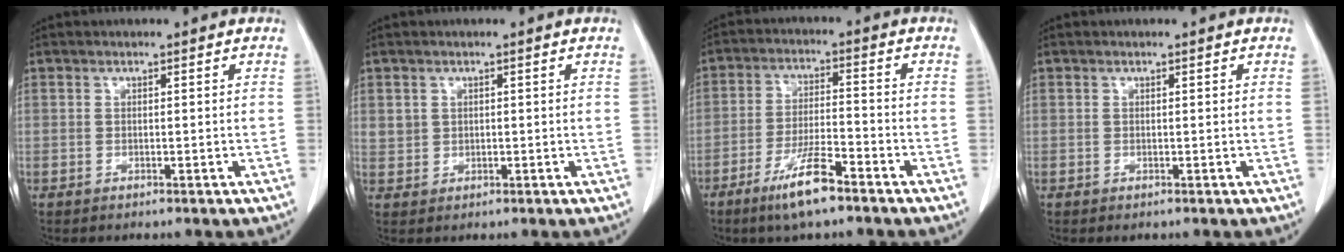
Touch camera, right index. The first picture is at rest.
{"total": 2.1, "force": [0.8, 1.9, 0.4], "torque": [0.002, 0.004, 0.018]}
{"total": 8.4, "force": [-5.6, 1.1, 6.2], "torque": [-0.120, -0.013, -0.102]}
{"total": 0.0}